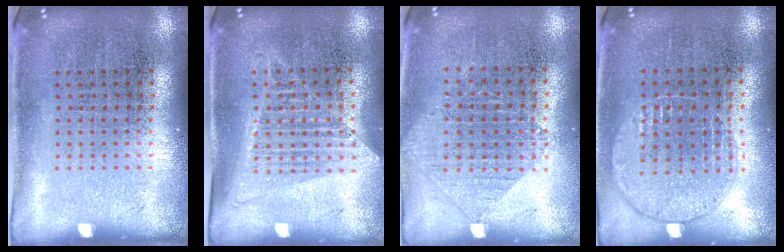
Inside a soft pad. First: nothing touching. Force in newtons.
{"total": 1.3, "press": 1.2, "slide": 0.5}
{"total": 0.9, "press": 0.9, "slide": 0.2}
{"total": 1.0, "press": 1.0, "slide": 0.3}